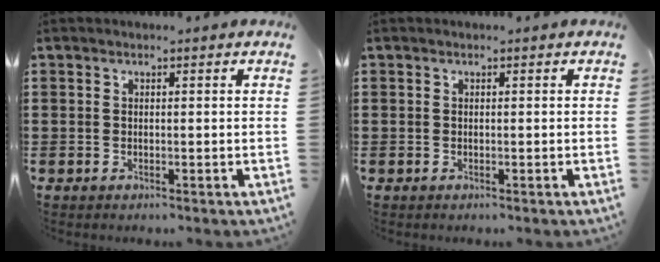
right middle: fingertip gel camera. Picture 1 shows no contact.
{"total": 0.0}